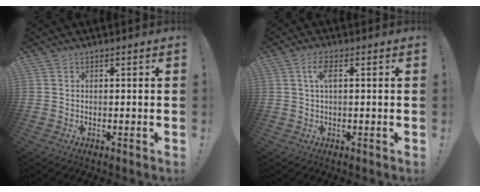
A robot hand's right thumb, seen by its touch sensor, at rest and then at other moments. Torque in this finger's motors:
{"motor_torque": [-0.35, 0.52, 0.49, -0.03, 0.21]}